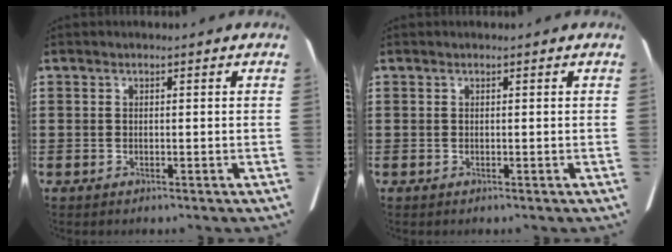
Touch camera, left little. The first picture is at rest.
{"total": 0.0}